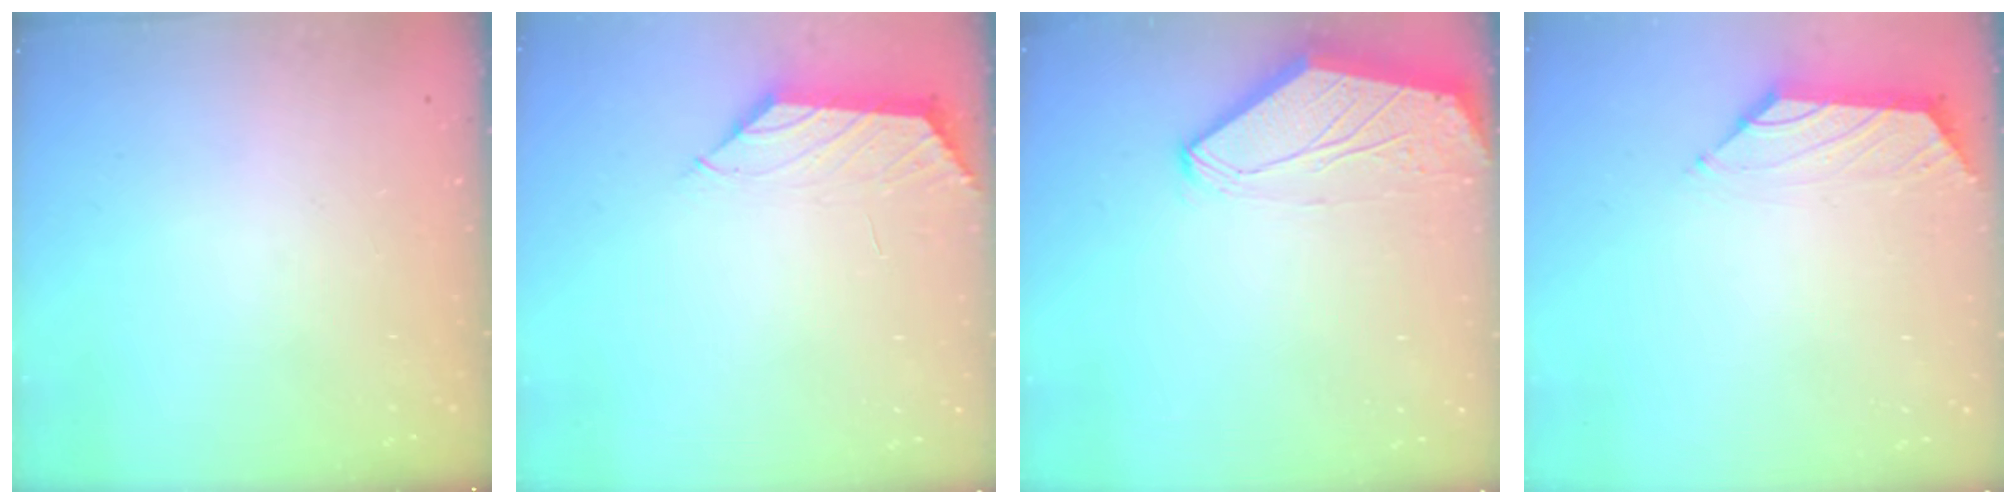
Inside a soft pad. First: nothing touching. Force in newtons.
{"total": 1.2, "press": 1.1, "slide": 0.4}
{"total": 0.0}
{"total": 0.9, "press": 0.7, "slide": 0.5}